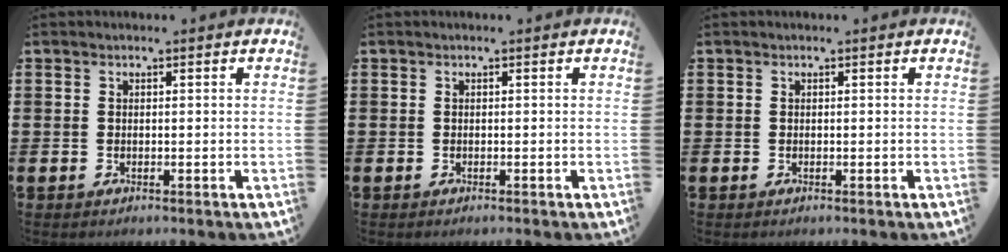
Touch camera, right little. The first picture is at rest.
{"total": 0.0}
{"total": 0.0}